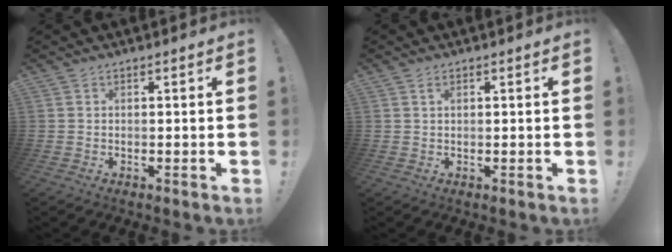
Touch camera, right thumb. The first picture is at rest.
{"total": 1.1, "force": [0.6, 0.5, 0.8], "torque": [-0.014, 0.000, 0.010]}